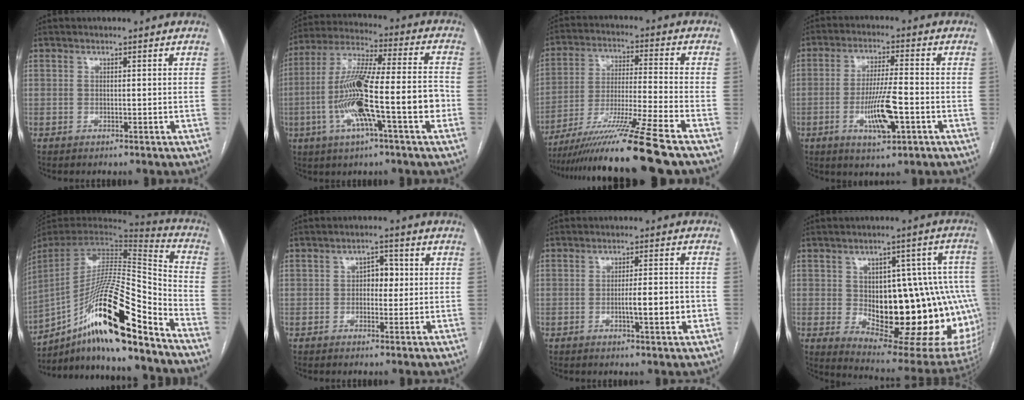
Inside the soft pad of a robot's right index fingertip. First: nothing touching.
{"total": 17.9, "force": [-4.5, 1.8, 17.3], "torque": [-0.321, 0.007, -0.077]}
{"total": 16.3, "force": [-12.7, -2.9, 9.8], "torque": [-0.188, -0.034, -0.222]}
{"total": 8.7, "force": [-2.8, 1.3, 8.1], "torque": [-0.151, -0.006, -0.048]}
{"total": 24.4, "force": [-15.7, 2.3, 18.6], "torque": [-0.326, -0.003, -0.275]}
{"total": 3.4, "force": [0.2, 2.1, 2.6], "torque": [-0.034, 0.013, 0.001]}
{"total": 6.0, "force": [-1.5, 0.7, 5.7], "torque": [-0.090, 0.001, -0.019]}
{"total": 27.8, "force": [-3.2, 11.2, 25.3], "torque": [-0.264, 0.024, -0.015]}